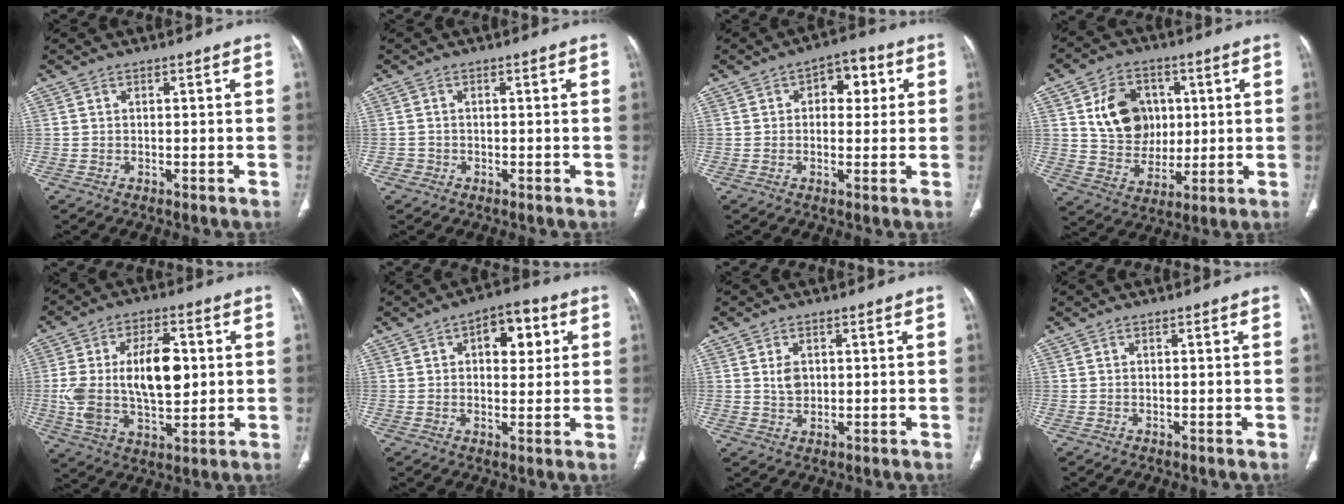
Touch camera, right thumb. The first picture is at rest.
{"total": 1.3, "force": [-0.7, 1.2, 0.0], "torque": [0.001, 0.008, -0.016]}
{"total": 6.7, "force": [1.7, 4.3, 4.9], "torque": [-0.030, 0.008, 0.016]}
{"total": 13.7, "force": [3.2, 11.0, 7.5], "torque": [-0.081, -0.010, 0.065]}
{"total": 16.9, "force": [1.3, 9.1, 14.2], "torque": [-0.244, 0.007, 0.030]}
{"total": 8.9, "force": [2.8, 5.1, 6.8], "torque": [-0.056, 0.004, 0.034]}
{"total": 3.1, "force": [0.7, 2.3, 2.1], "torque": [-0.028, -0.006, 0.017]}
{"total": 0.0}